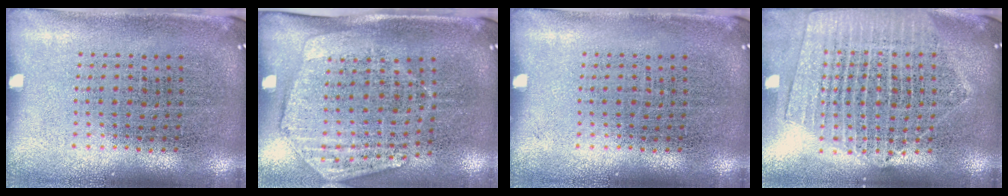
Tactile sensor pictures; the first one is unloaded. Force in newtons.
{"total": 1.9, "press": 1.6, "slide": 1.1}
{"total": 0.0}
{"total": 1.9, "press": 1.7, "slide": 0.7}